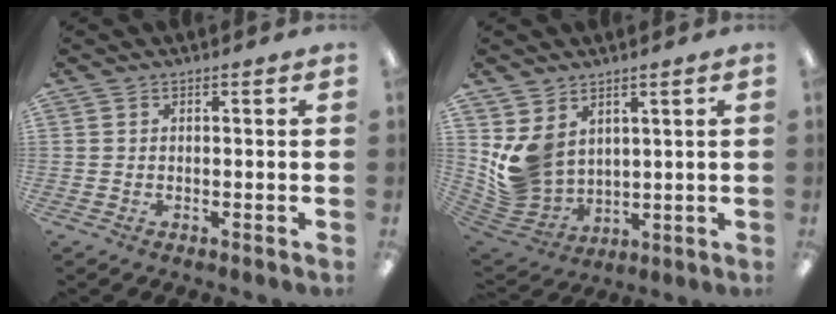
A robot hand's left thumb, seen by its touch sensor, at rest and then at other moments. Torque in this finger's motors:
{"motor_torque": [0.15, 0.21, 0.42, -0.37, 0.10]}